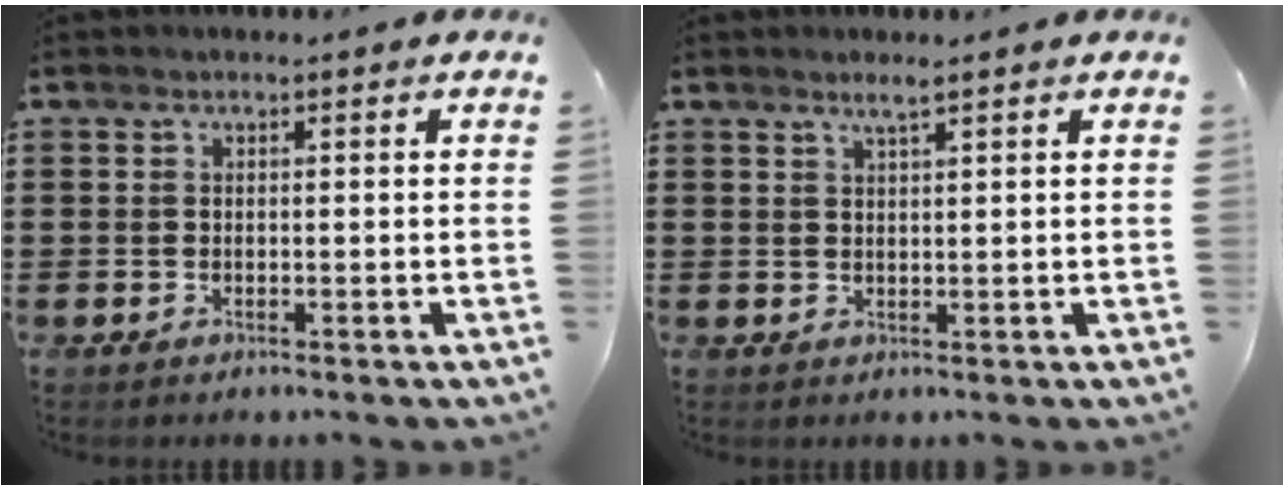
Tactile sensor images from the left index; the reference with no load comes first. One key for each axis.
{"total": 1.9, "fx": 1.4, "fy": -0.1, "fz": 1.2, "tx": -0.025, "ty": 0.000, "tz": 0.026}